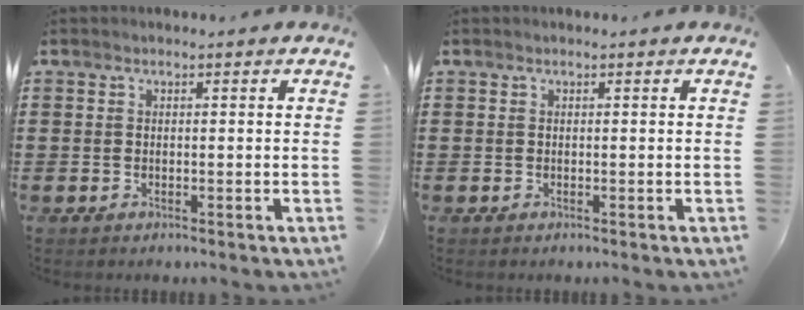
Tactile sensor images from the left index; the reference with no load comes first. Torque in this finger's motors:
{"motor_torque": [-0.20, 0.30, 0.00, -0.01]}